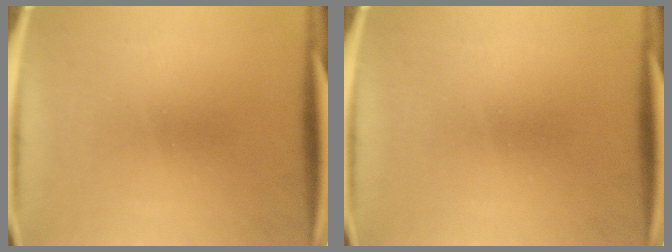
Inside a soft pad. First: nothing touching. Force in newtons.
{"total": 0.0}